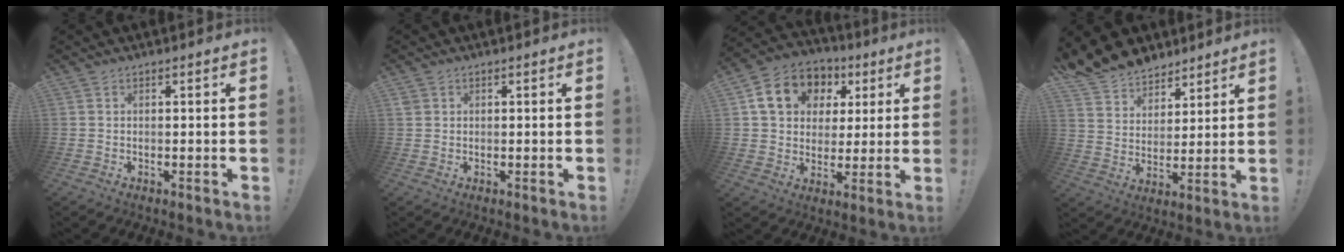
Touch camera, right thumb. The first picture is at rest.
{"total": 1.4, "force": [0.8, 1.2, 0.4], "torque": [-0.005, 0.002, 0.014]}
{"total": 15.4, "force": [6.0, 12.2, 7.3], "torque": [-0.103, -0.014, 0.122]}
{"total": 11.1, "force": [9.4, 5.8, 1.3], "torque": [-0.041, -0.076, 0.186]}